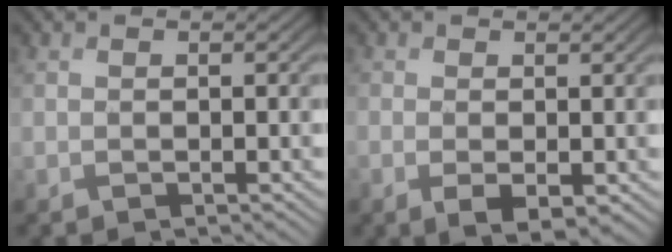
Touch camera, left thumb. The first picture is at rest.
{"total": 2.2, "force": [-0.5, 1.1, 1.8], "torque": [-0.038, -0.013, -0.007]}